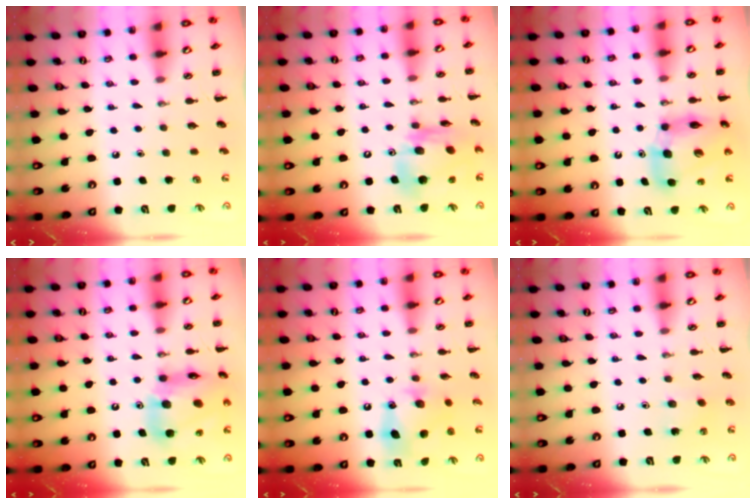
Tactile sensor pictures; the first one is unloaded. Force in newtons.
{"total": 13.8, "press": 13.1, "slide": 4.3}
{"total": 11.3, "press": 10.8, "slide": 3.1}
{"total": 14.8, "press": 14.2, "slide": 4.2}
{"total": 11.8, "press": 11.7, "slide": 1.6}
{"total": 2.3, "press": 2.1, "slide": 0.9}